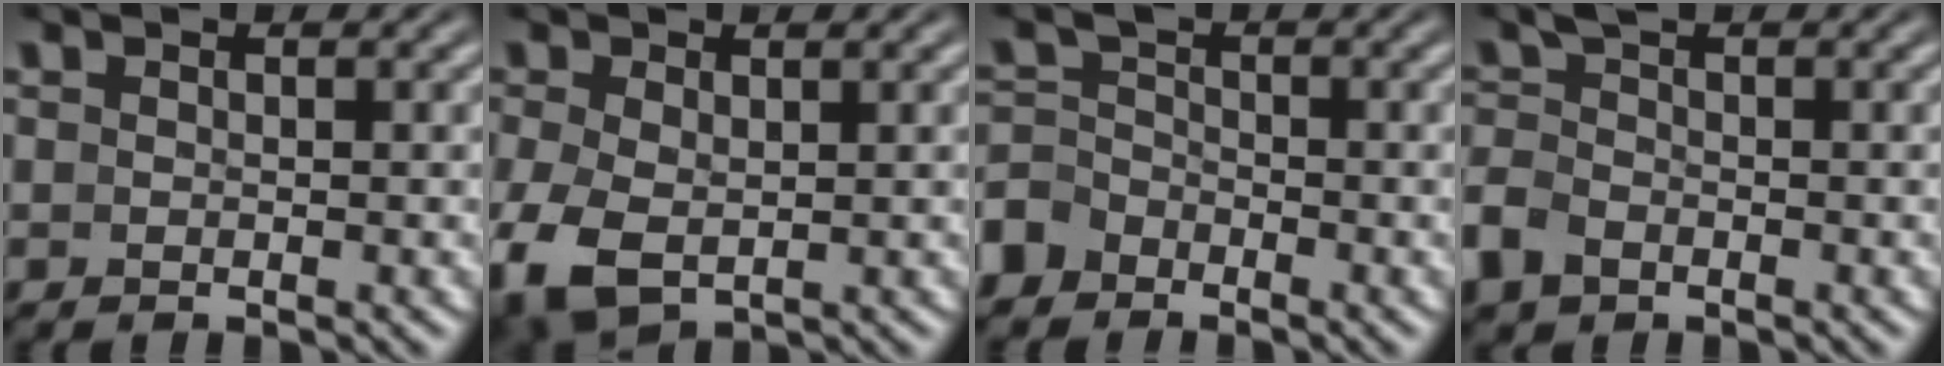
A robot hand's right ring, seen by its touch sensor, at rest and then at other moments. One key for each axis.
{"total": 5.5, "fx": -2.4, "fy": 3.8, "fz": 3.3, "tx": -0.102, "ty": -0.044, "tz": -0.013}
{"total": 3.7, "fx": -2.6, "fy": 2.5, "fz": 0.7, "tx": -0.019, "ty": -0.024, "tz": -0.039}
{"total": 2.5, "fx": -1.3, "fy": 1.8, "fz": 1.3, "tx": -0.041, "ty": -0.010, "tz": -0.021}